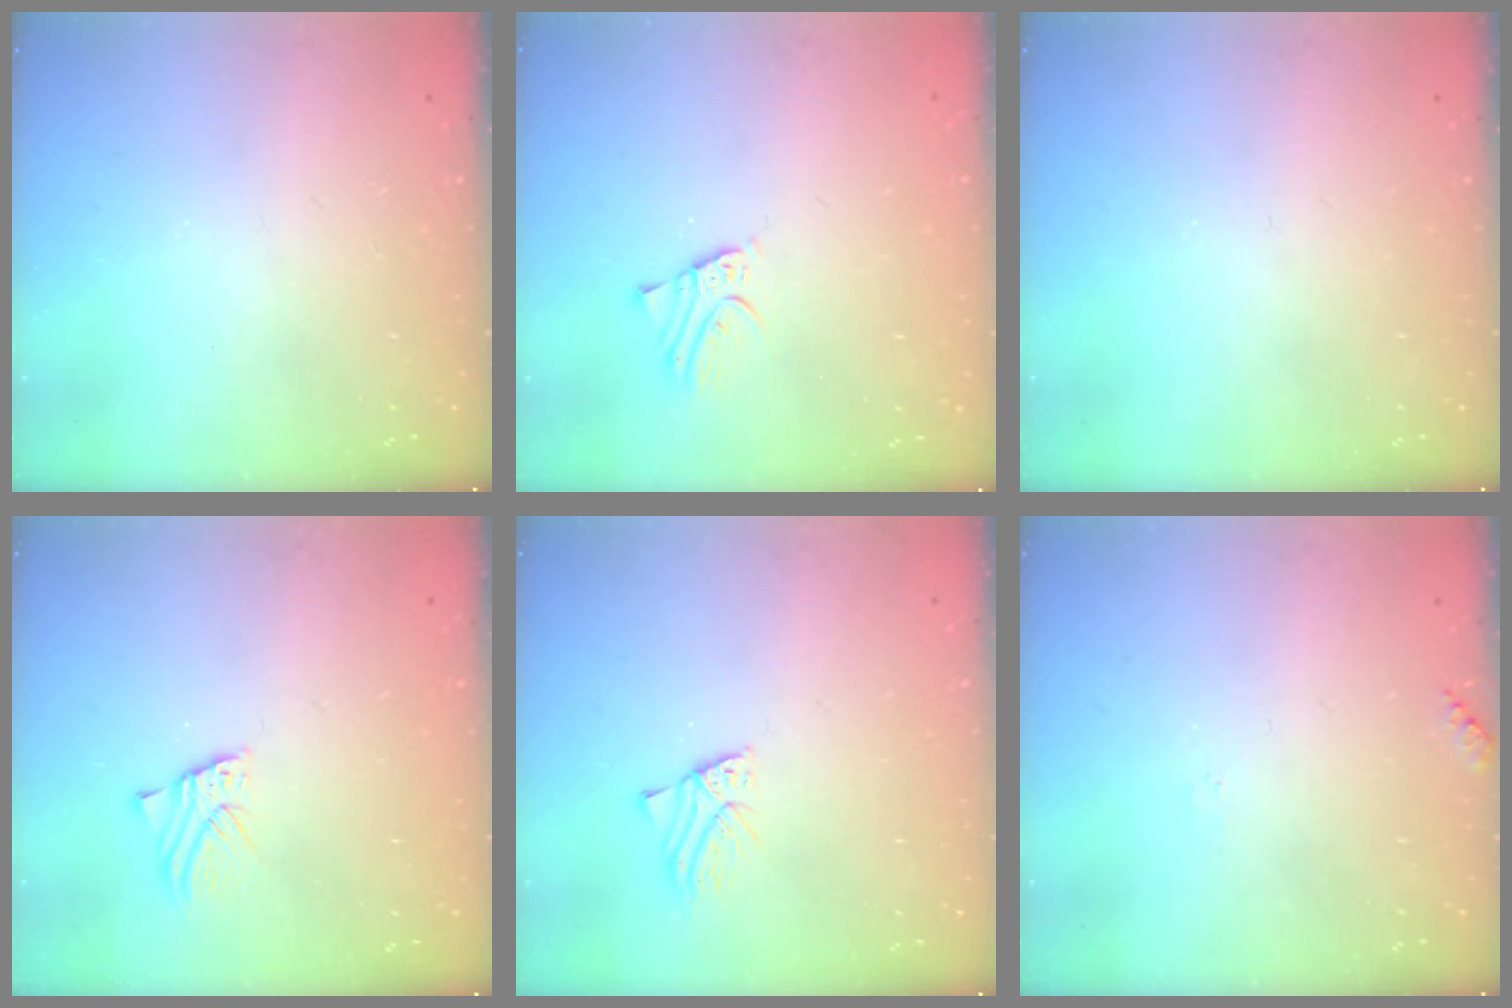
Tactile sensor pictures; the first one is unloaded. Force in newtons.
{"total": 2.0, "press": 2.0, "slide": 0.1}
{"total": 0.0}
{"total": 1.5, "press": 1.5, "slide": 0.1}
{"total": 1.8, "press": 1.8, "slide": 0.1}
{"total": 5.8, "press": 5.7, "slide": 0.6}